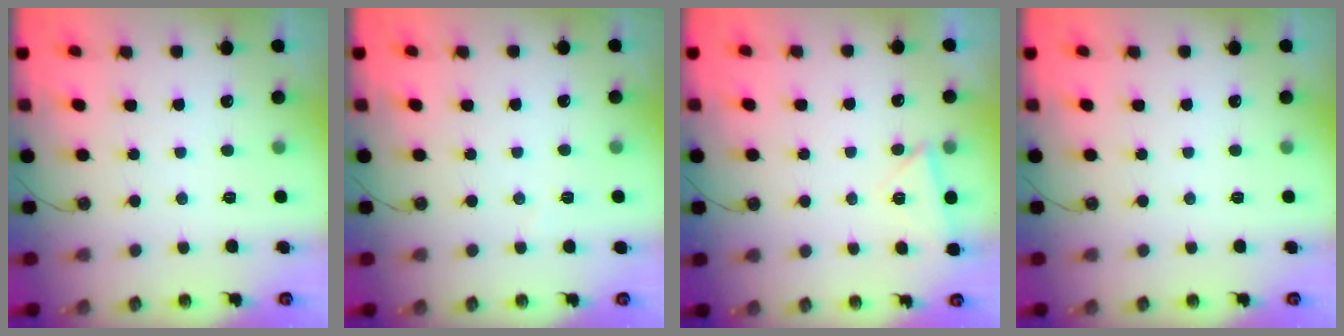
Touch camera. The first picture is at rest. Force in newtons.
{"total": 2.1, "press": 1.9, "slide": 0.7}
{"total": 3.4, "press": 3.3, "slide": 0.8}
{"total": 0.0}